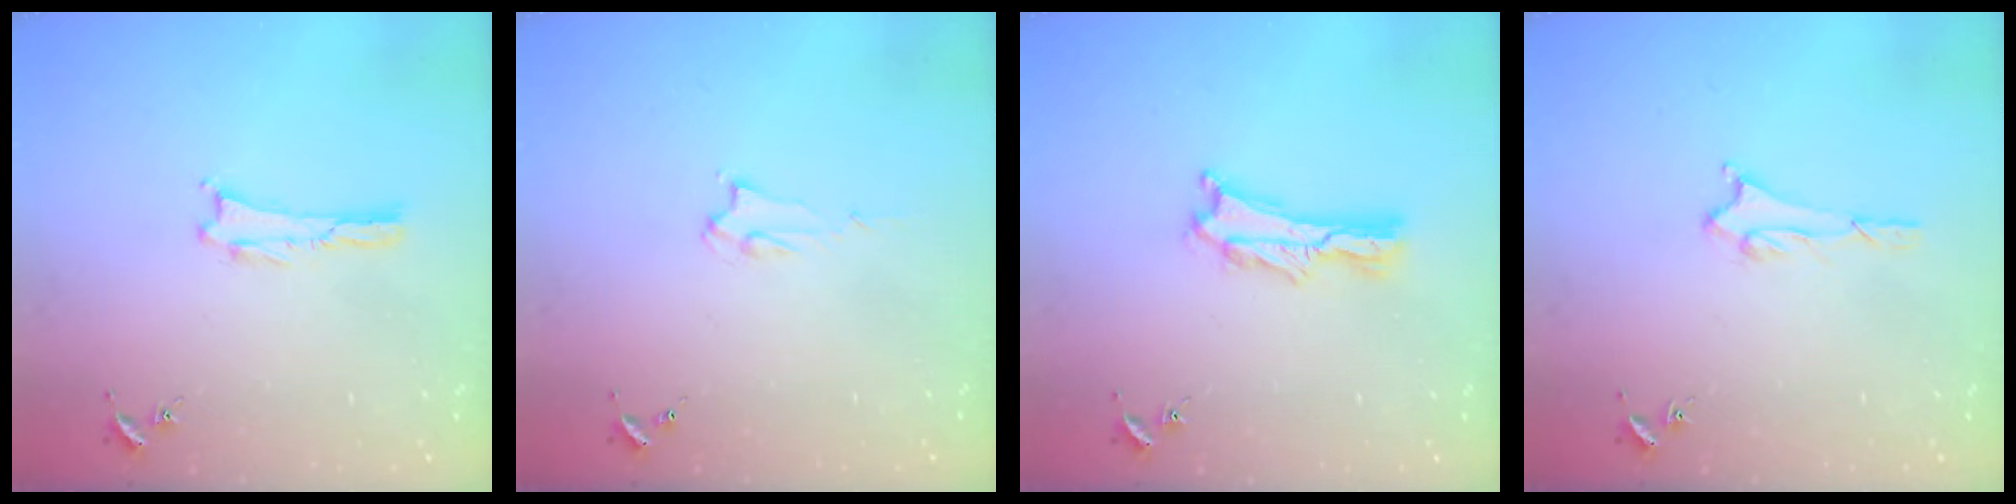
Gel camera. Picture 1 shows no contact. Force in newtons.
{"total": 2.0, "press": 2.0, "slide": 0.2}
{"total": 2.1, "press": 2.1, "slide": 0.3}
{"total": 1.6, "press": 1.6, "slide": 0.2}